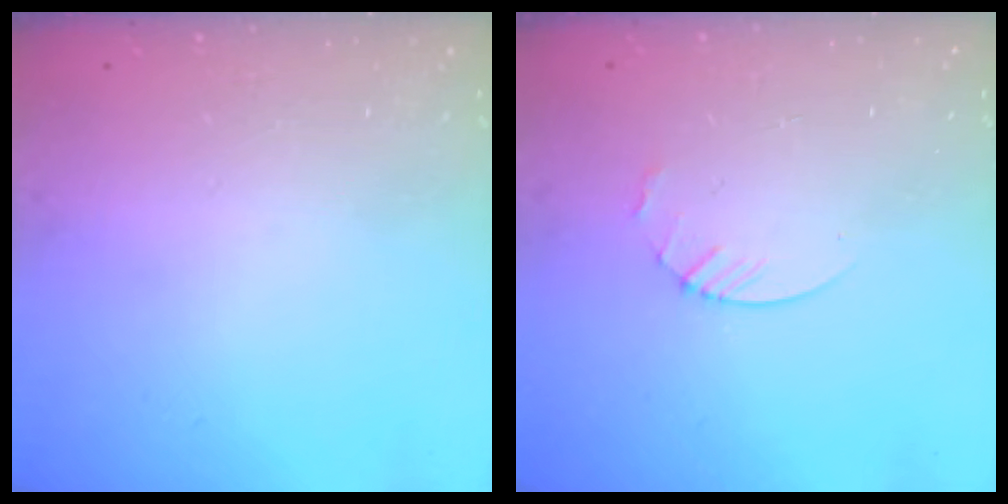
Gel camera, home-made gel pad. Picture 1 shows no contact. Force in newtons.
{"total": 3.0, "press": 2.9, "slide": 0.3}